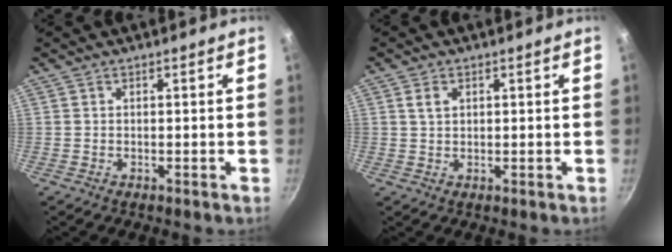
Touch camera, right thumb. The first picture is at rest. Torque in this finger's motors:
{"motor_torque": [-0.34, 0.39, -0.41, 0.58, 0.00]}